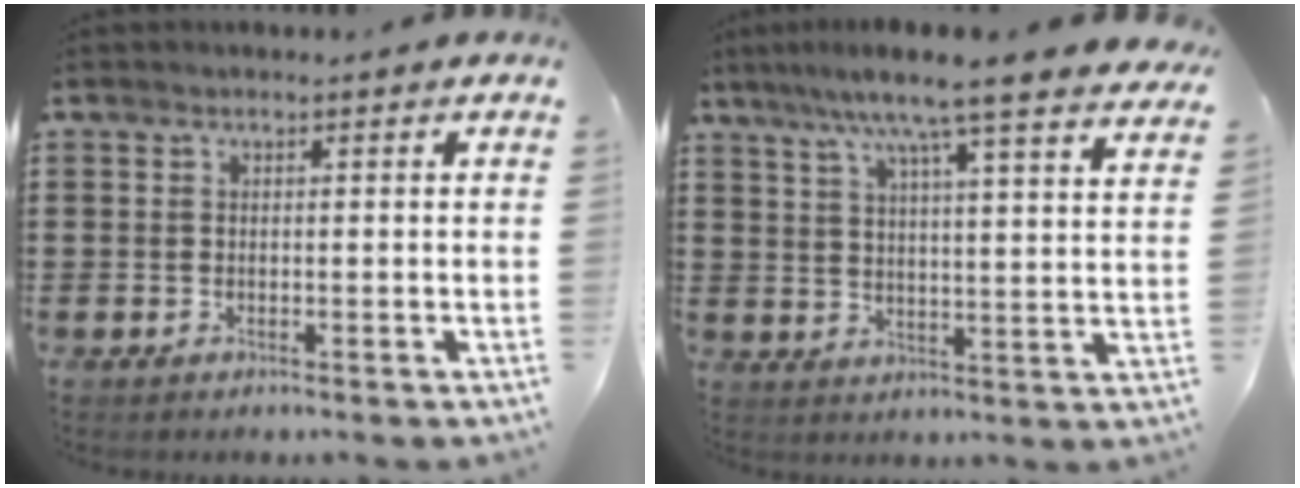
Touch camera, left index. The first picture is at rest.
{"total": 8.6, "force": [7.1, -0.5, 4.9], "torque": [-0.112, -0.037, 0.115]}